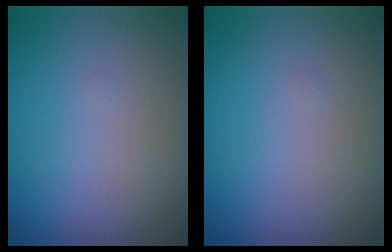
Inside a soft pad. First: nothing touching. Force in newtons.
{"total": 0.0}